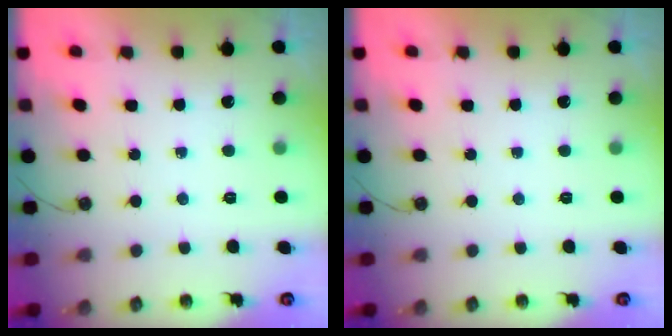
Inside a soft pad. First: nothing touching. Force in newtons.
{"total": 0.0}